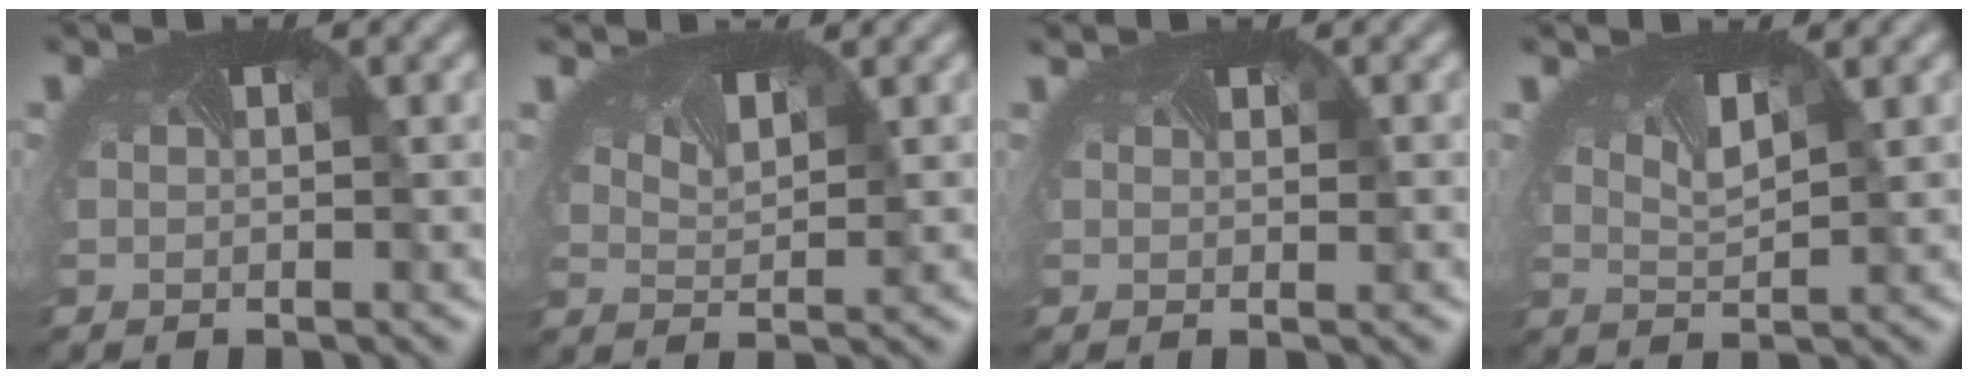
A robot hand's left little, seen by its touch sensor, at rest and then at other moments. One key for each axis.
{"total": 2.4, "fx": 2.0, "fy": 0.8, "fz": 0.9, "tx": -0.030, "ty": -0.004, "tz": 0.032}
{"total": 0.8, "fx": 0.7, "fy": 0.3, "fz": 0.3, "tx": -0.002, "ty": 0.001, "tz": 0.002}
{"total": 2.0, "fx": 1.2, "fy": 0.7, "fz": 1.5, "tx": -0.040, "ty": -0.007, "tz": 0.021}